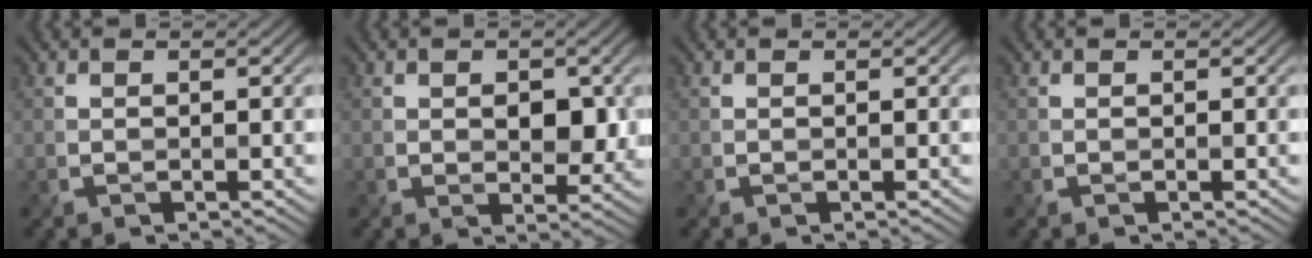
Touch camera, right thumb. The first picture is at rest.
{"total": 4.0, "force": [0.5, 2.7, 2.9], "torque": [-0.051, -0.010, 0.015]}
{"total": 0.0}
{"total": 0.0}